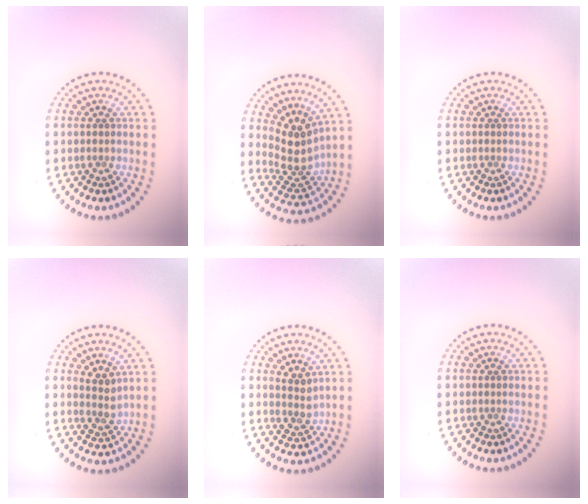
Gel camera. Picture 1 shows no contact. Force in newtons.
{"total": 3.6, "press": 2.8, "slide": 2.2}
{"total": 0.0}
{"total": 2.1, "press": 1.8, "slide": 1.1}
{"total": 2.0, "press": 1.7, "slide": 1.0}
{"total": 0.0}